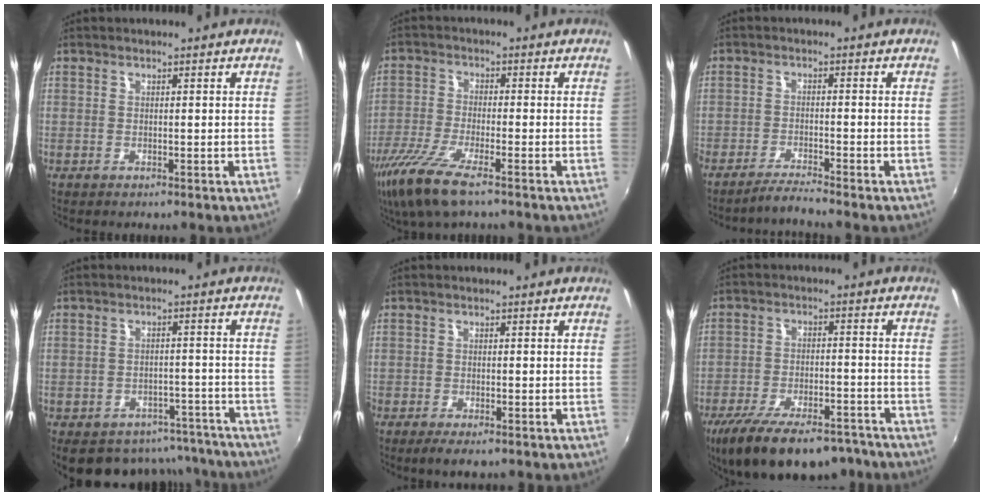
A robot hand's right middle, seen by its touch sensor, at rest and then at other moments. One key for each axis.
{"total": 10.1, "fx": -6.9, "fy": 1.5, "fz": 7.3, "tx": -0.170, "ty": -0.033, "tz": -0.136}
{"total": 3.8, "fx": -3.5, "fy": -1.0, "fz": 1.1, "tx": -0.039, "ty": -0.004, "tz": -0.067}
{"total": 15.8, "fx": -13.0, "fy": 7.6, "fz": 4.8, "tx": -0.098, "ty": 0.022, "tz": -0.151}
{"total": 2.9, "fx": -2.1, "fy": 0.8, "fz": 1.8, "tx": -0.044, "ty": -0.013, "tz": -0.038}
{"total": 18.0, "fx": -13.4, "fy": 6.9, "fz": 9.9, "tx": -0.199, "ty": -0.031, "tz": -0.208}